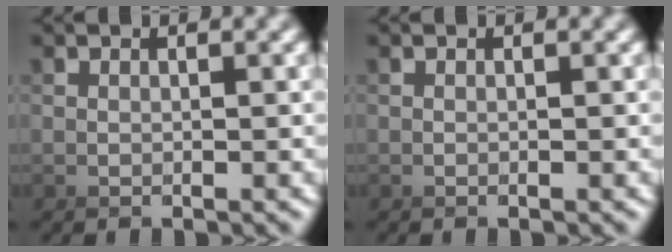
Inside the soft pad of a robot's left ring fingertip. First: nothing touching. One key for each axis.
{"total": 0.0}